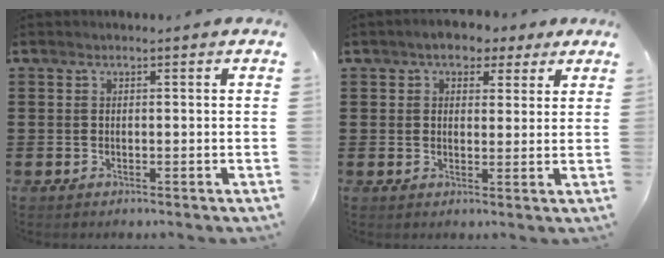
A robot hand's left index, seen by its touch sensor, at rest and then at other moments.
{"total": 4.3, "force": [3.1, 2.4, 1.7], "torque": [-0.041, 0.006, 0.055]}